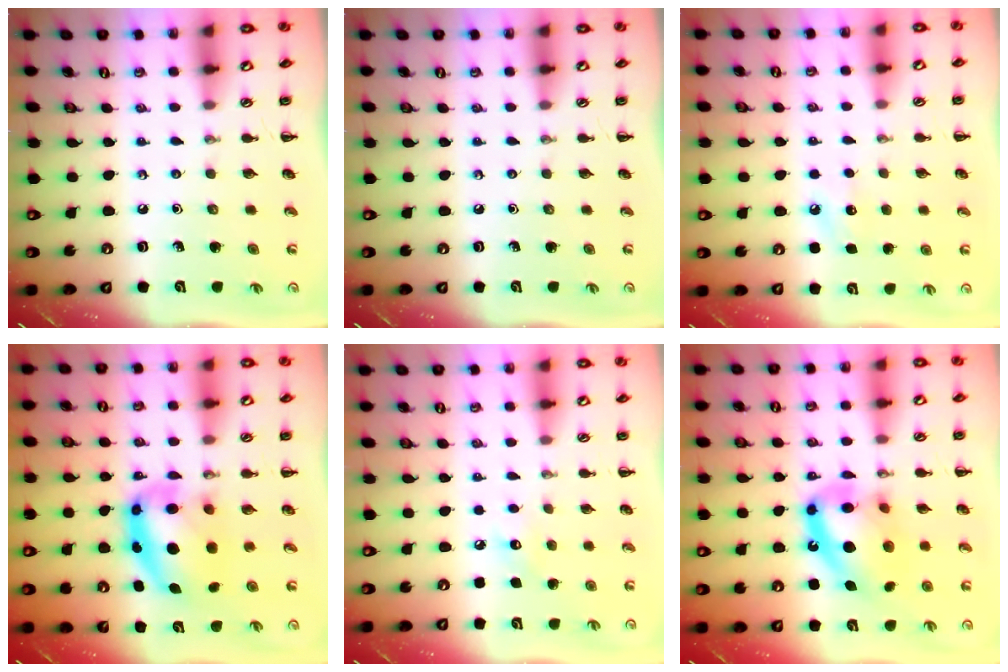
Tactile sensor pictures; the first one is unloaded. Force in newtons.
{"total": 0.0}
{"total": 6.4, "press": 6.2, "slide": 1.5}
{"total": 10.5, "press": 10.2, "slide": 2.6}
{"total": 5.5, "press": 5.3, "slide": 1.4}
{"total": 16.5, "press": 16.0, "slide": 4.0}